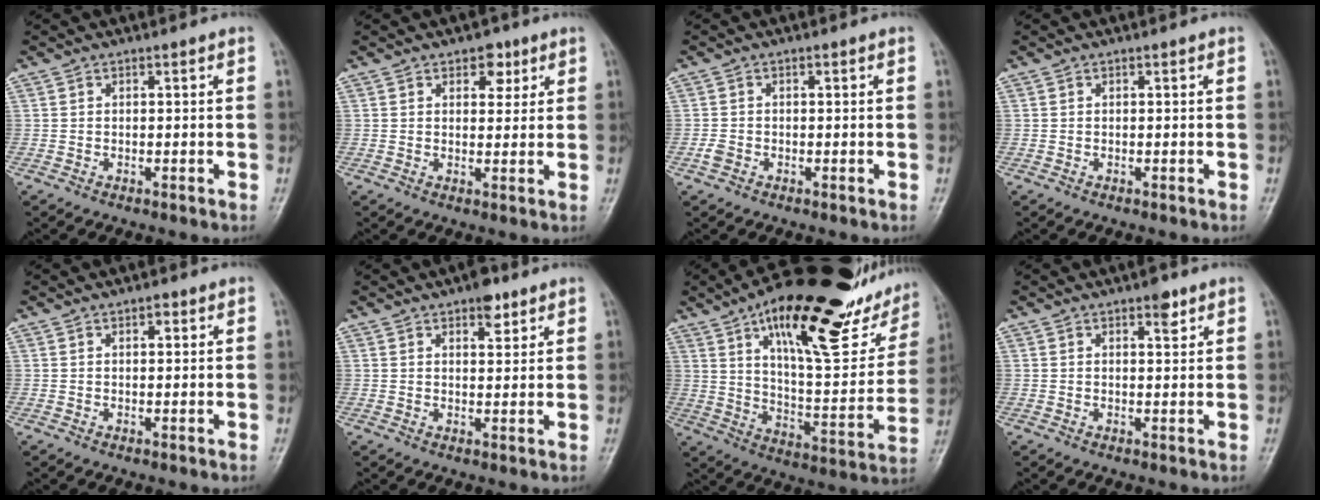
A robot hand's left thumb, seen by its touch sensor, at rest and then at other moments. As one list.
[{"total": 4.1, "force": [2.3, 2.7, 2.2], "torque": [-0.002, -0.008, 0.029]}, {"total": 1.6, "force": [-0.6, 1.2, 0.8], "torque": [-0.016, 0.001, -0.015]}, {"total": 0.0}, {"total": 1.6, "force": [0.8, 0.8, 1.1], "torque": [-0.011, -0.001, 0.010]}, {"total": 4.4, "force": [2.8, 2.0, 2.7], "torque": [-0.022, -0.013, 0.039]}, {"total": 31.2, "force": [17.6, 10.8, 23.5], "torque": [-0.302, -0.034, 0.268]}, {"total": 2.7, "force": [1.7, 1.1, 1.8], "torque": [-0.018, -0.008, 0.023]}]